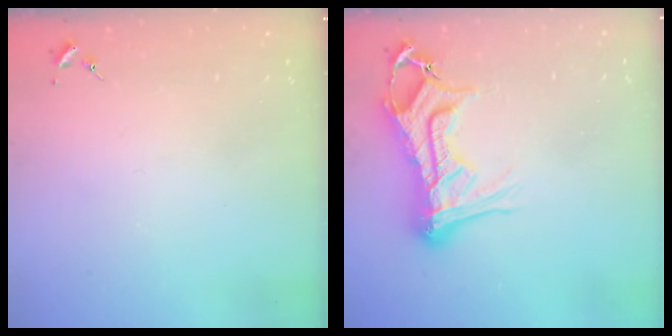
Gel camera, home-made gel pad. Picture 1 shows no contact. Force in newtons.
{"total": 17.4, "press": 17.3, "slide": 1.7}